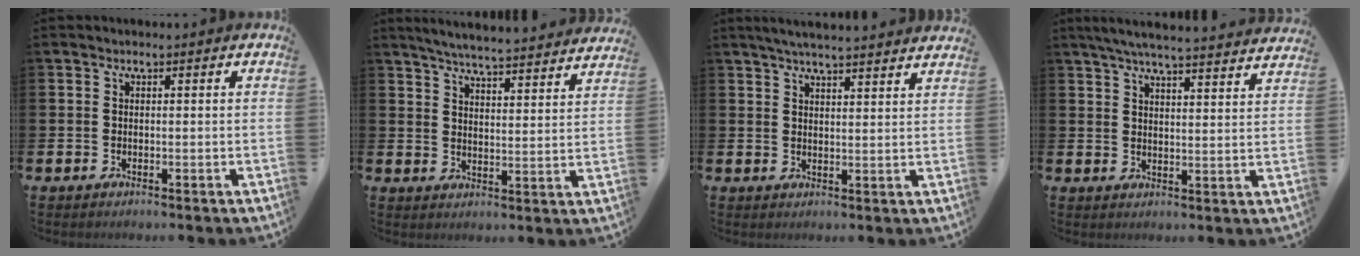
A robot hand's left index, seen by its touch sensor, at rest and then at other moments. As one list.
[{"total": 5.6, "force": [5.5, -0.1, 1.0], "torque": [-0.034, -0.044, 0.095]}, {"total": 4.4, "force": [4.3, -0.3, 1.0], "torque": [-0.026, -0.021, 0.076]}, {"total": 5.8, "force": [5.6, -0.1, 1.6], "torque": [-0.045, -0.032, 0.099]}]